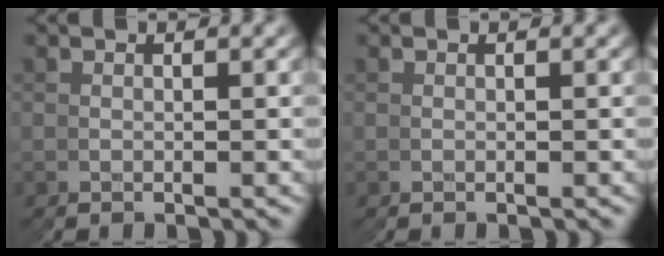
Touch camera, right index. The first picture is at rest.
{"total": 0.0}